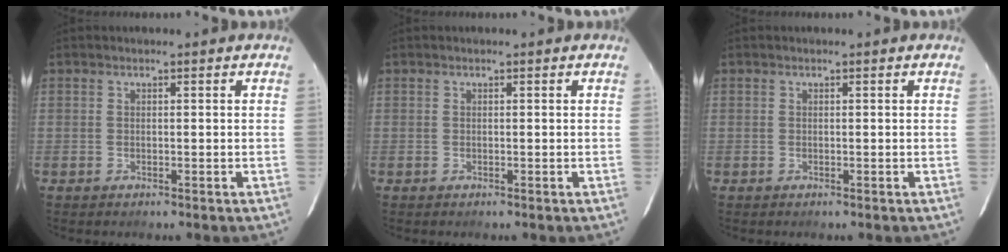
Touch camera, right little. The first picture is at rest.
{"total": 0.0}
{"total": 0.0}